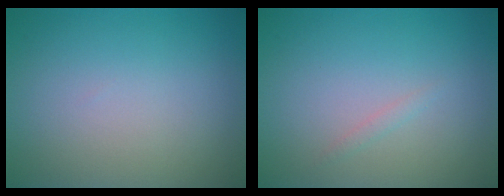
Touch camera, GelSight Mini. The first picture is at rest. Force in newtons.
{"total": 0.5, "press": 0.5, "slide": 0.0}